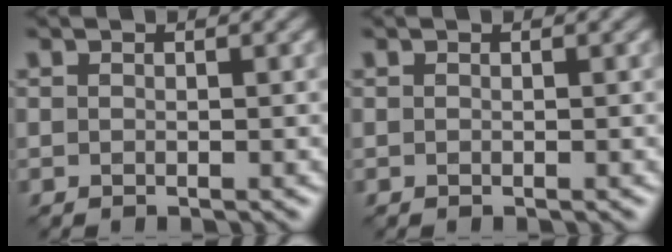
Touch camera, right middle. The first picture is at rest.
{"total": 0.0}